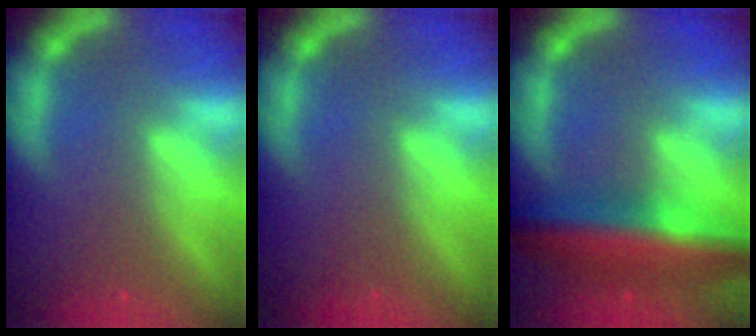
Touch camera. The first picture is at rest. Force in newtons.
{"total": 0.0}
{"total": 9.0}